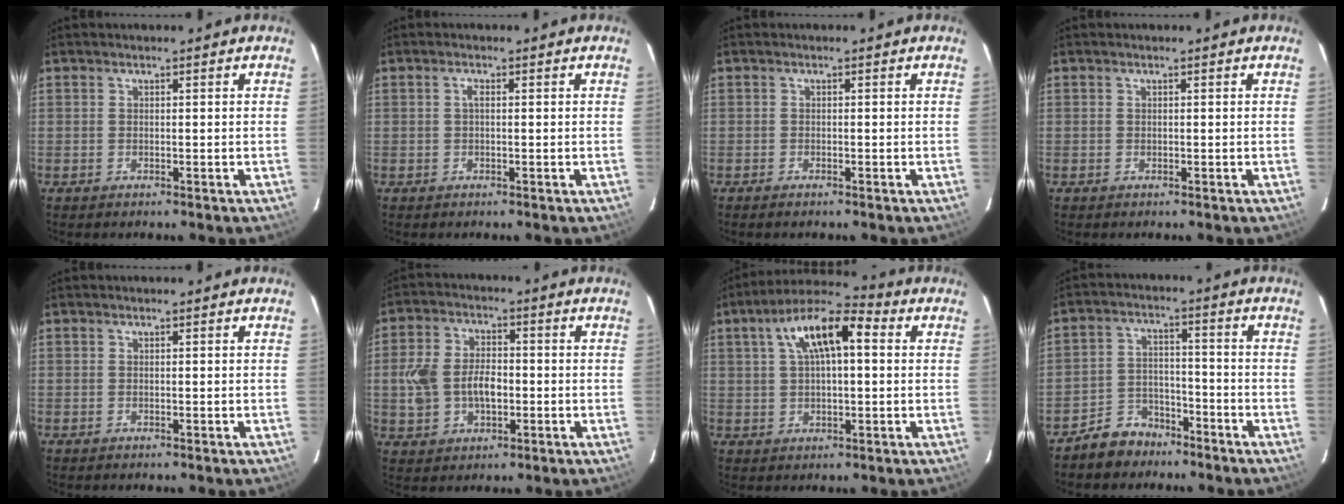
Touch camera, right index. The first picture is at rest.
{"total": 0.9, "force": [0.1, 0.3, 0.8], "torque": [-0.017, 0.004, -0.001]}
{"total": 0.8, "force": [-0.7, 0.2, 0.3], "torque": [-0.009, -0.002, -0.015]}
{"total": 0.0}
{"total": 0.0}
{"total": 10.0, "force": [-1.2, 6.9, 7.1], "torque": [-0.155, 0.013, -0.016]}
{"total": 12.3, "force": [3.8, 4.9, 10.6], "torque": [-0.189, 0.034, 0.058]}
{"total": 7.4, "force": [-5.8, 4.4, 1.2], "torque": [-0.041, 0.020, -0.090]}